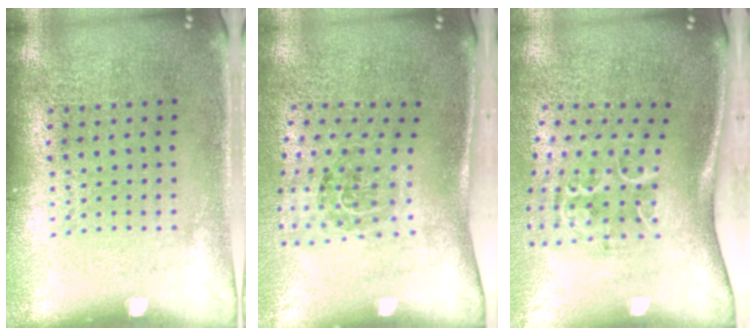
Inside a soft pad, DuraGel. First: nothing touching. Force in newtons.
{"total": 1.8, "press": 1.3, "slide": 1.3}
{"total": 2.0, "press": 1.4, "slide": 1.4}